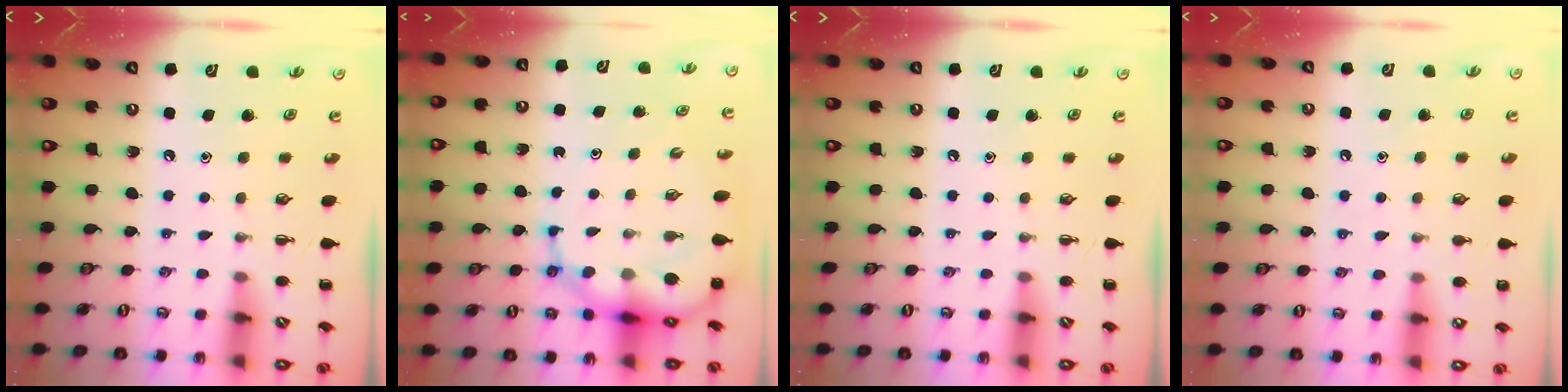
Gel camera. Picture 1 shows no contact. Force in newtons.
{"total": 11.8, "press": 11.2, "slide": 3.5}
{"total": 0.0}
{"total": 5.1, "press": 4.8, "slide": 1.6}